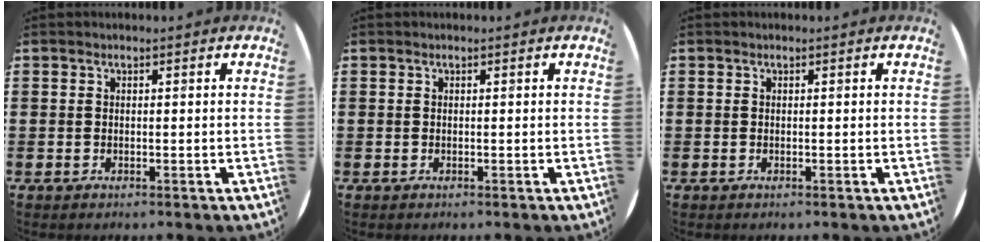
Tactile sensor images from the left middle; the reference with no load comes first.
{"total": 0.0}
{"total": 0.0}